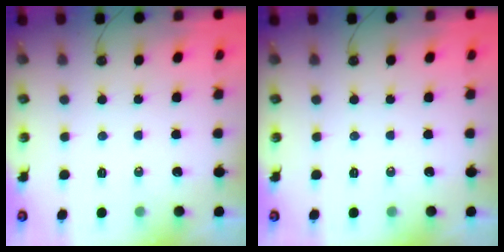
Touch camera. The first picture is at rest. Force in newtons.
{"total": 0.0}